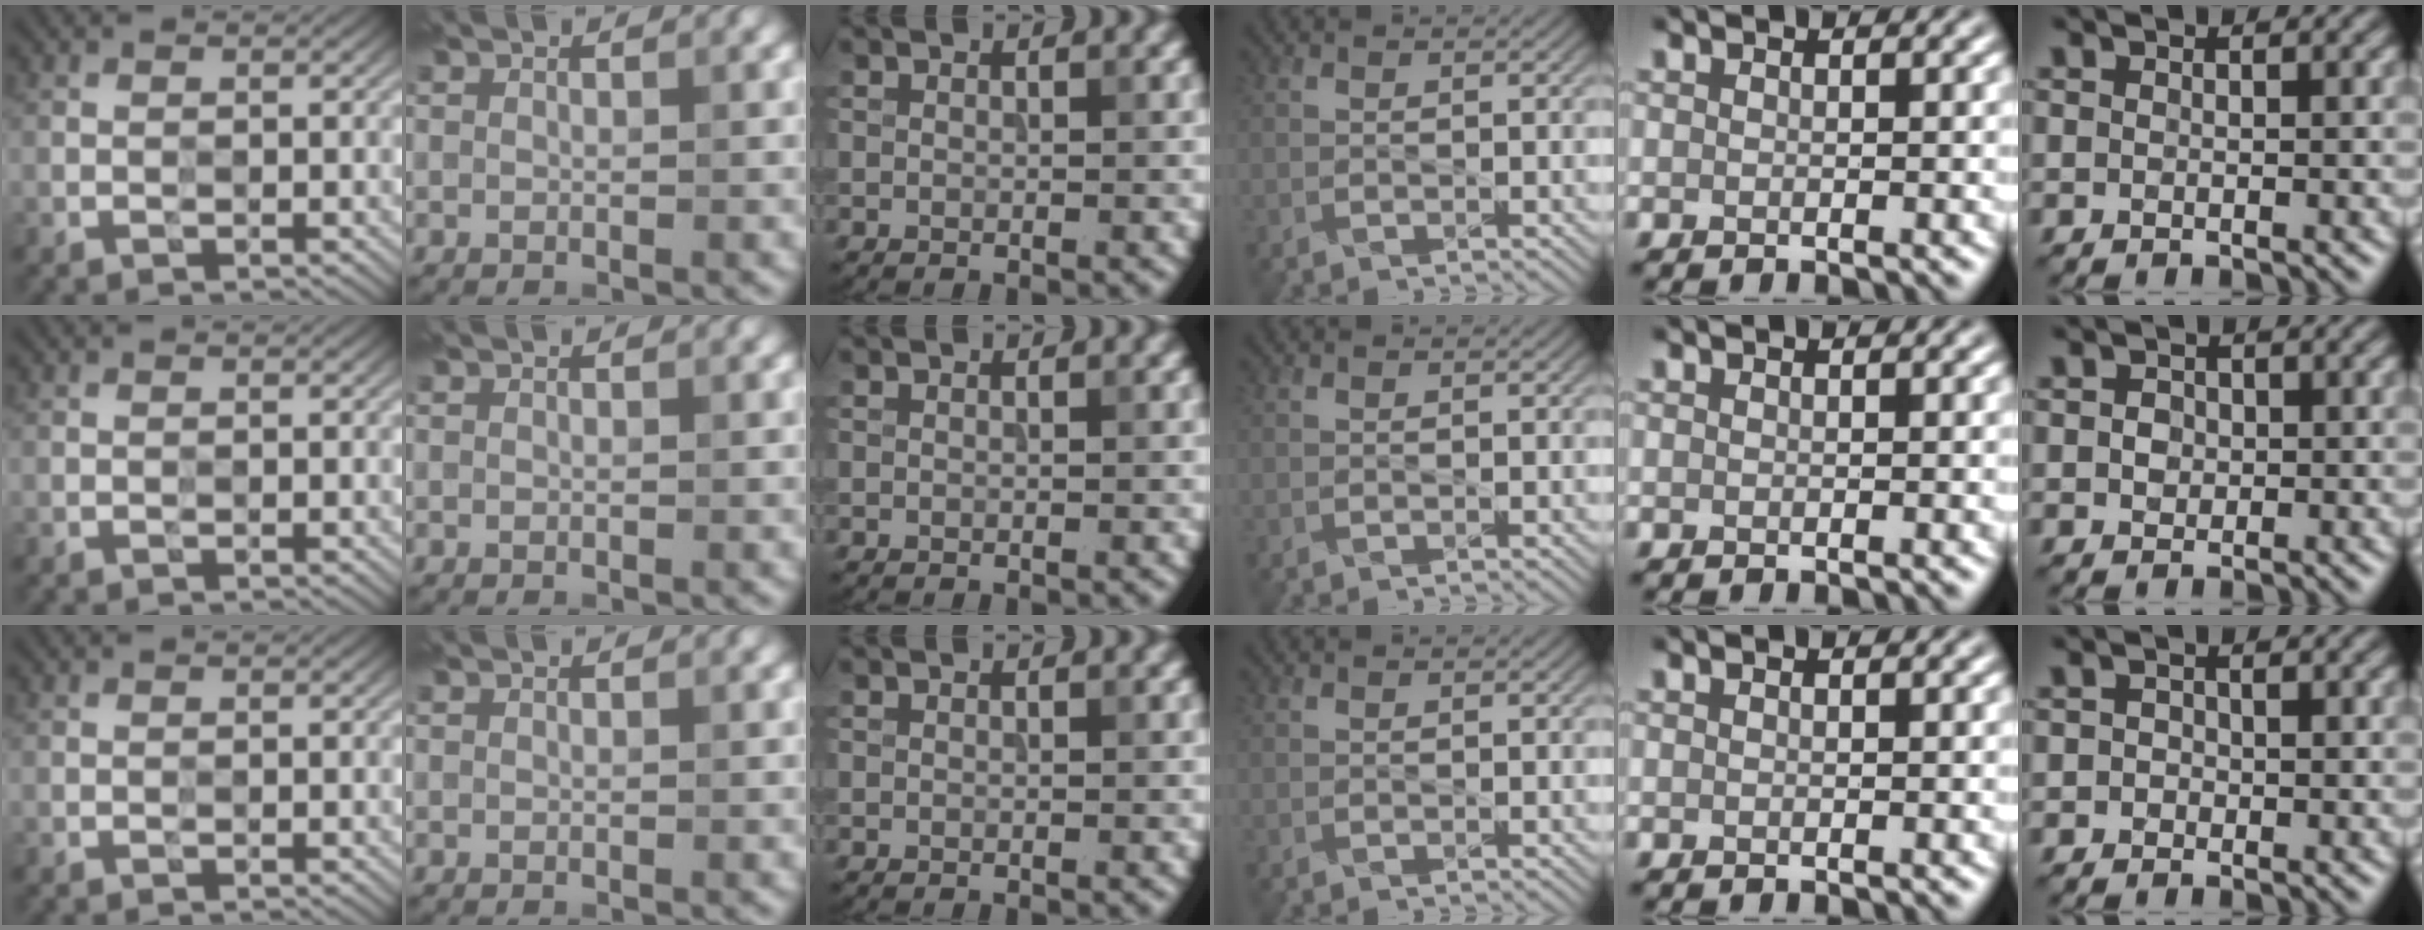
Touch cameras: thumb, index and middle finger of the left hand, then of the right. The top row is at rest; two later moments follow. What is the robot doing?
{"motion": "press", "object": "button"}